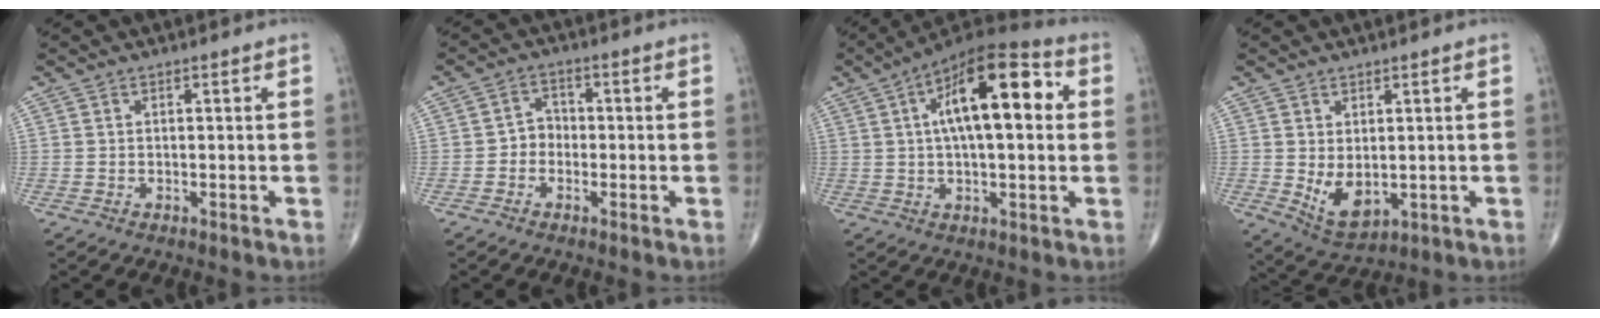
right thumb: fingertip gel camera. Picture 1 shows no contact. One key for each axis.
{"total": 3.4, "fx": -1.0, "fy": 2.9, "fz": 1.5, "tx": -0.004, "ty": 0.016, "tz": -0.028}
{"total": 18.3, "fx": 3.9, "fy": 7.4, "fz": 16.2, "tx": -0.237, "ty": 0.026, "tz": 0.049}
{"total": 6.5, "fx": -0.2, "fy": 3.9, "fz": 5.2, "tx": -0.081, "ty": -0.013, "tz": 0.016}